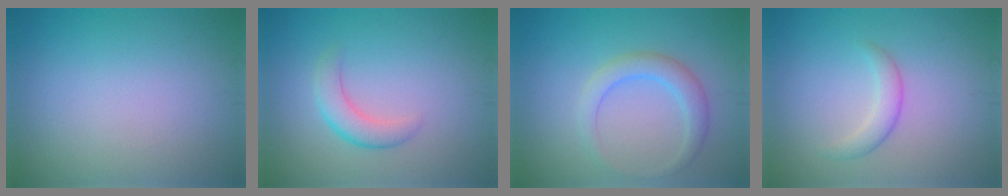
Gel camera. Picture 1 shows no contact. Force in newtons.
{"total": 2.6, "press": 2.6, "slide": 0.1}
{"total": 2.8, "press": 2.8, "slide": 0.0}
{"total": 1.9, "press": 1.9, "slide": 0.1}